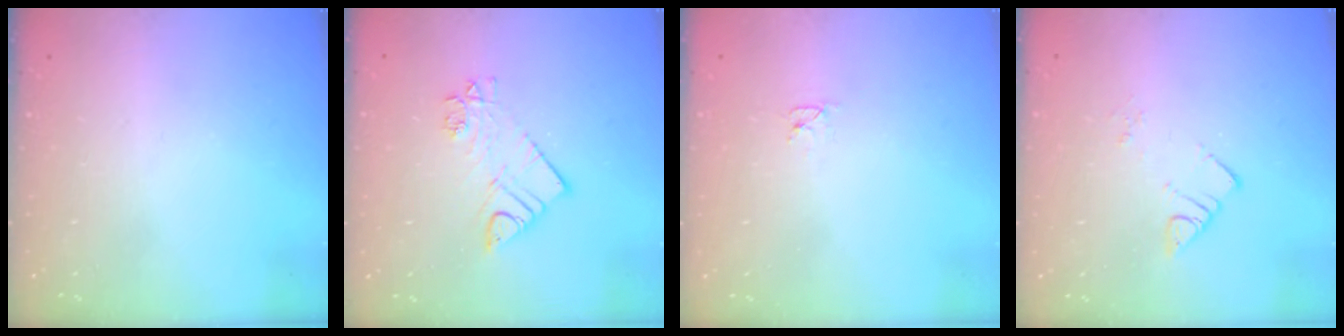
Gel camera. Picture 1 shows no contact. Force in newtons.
{"total": 9.3, "press": 9.3, "slide": 0.7}
{"total": 2.6, "press": 2.6, "slide": 0.3}
{"total": 2.6, "press": 2.6, "slide": 0.1}